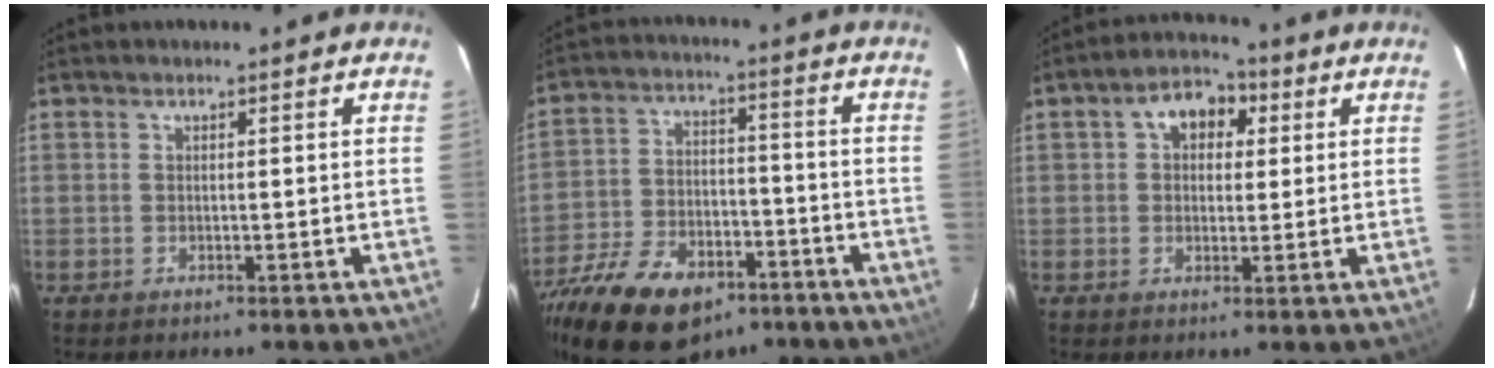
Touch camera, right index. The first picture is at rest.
{"total": 21.2, "force": [-13.5, 11.8, 11.2], "torque": [-0.247, -0.012, -0.212]}
{"total": 7.1, "force": [2.2, 5.1, 4.5], "torque": [-0.070, 0.028, 0.034]}